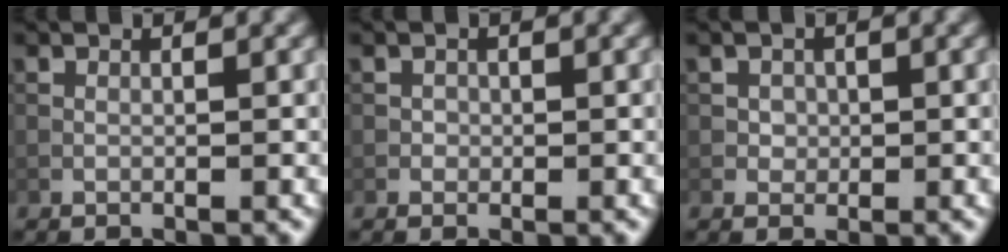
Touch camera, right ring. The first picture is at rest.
{"total": 0.7, "force": [-0.1, 0.7, 0.1], "torque": [0.006, -0.003, -0.003]}
{"total": 1.5, "force": [0.3, 1.3, 0.4], "torque": [-0.003, -0.002, 0.014]}